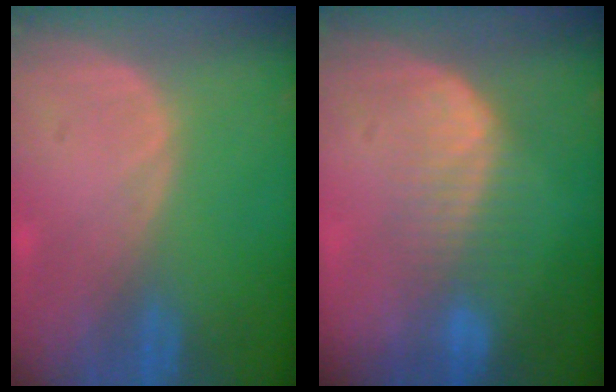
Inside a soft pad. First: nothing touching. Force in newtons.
{"total": 5.1, "press": 4.8, "slide": 1.4}